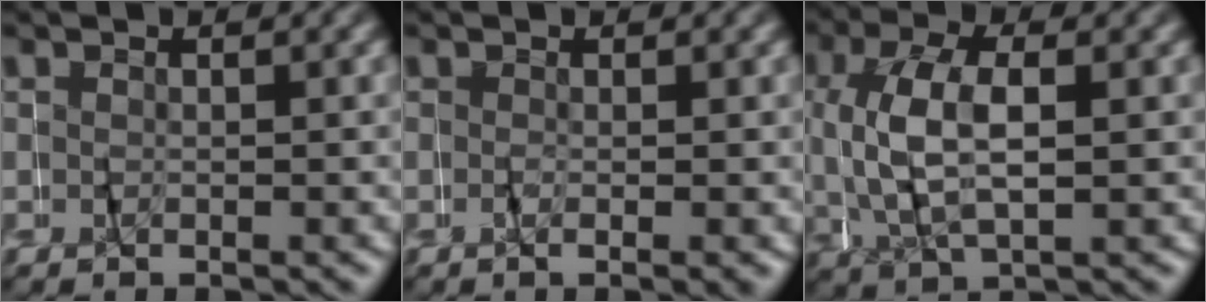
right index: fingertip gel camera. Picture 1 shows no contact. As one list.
[{"total": 1.1, "force": [-0.2, 0.0, 1.1], "torque": [-0.019, -0.006, 0.000]}, {"total": 5.4, "force": [0.5, 3.1, 4.4], "torque": [-0.108, 0.002, 0.009]}]